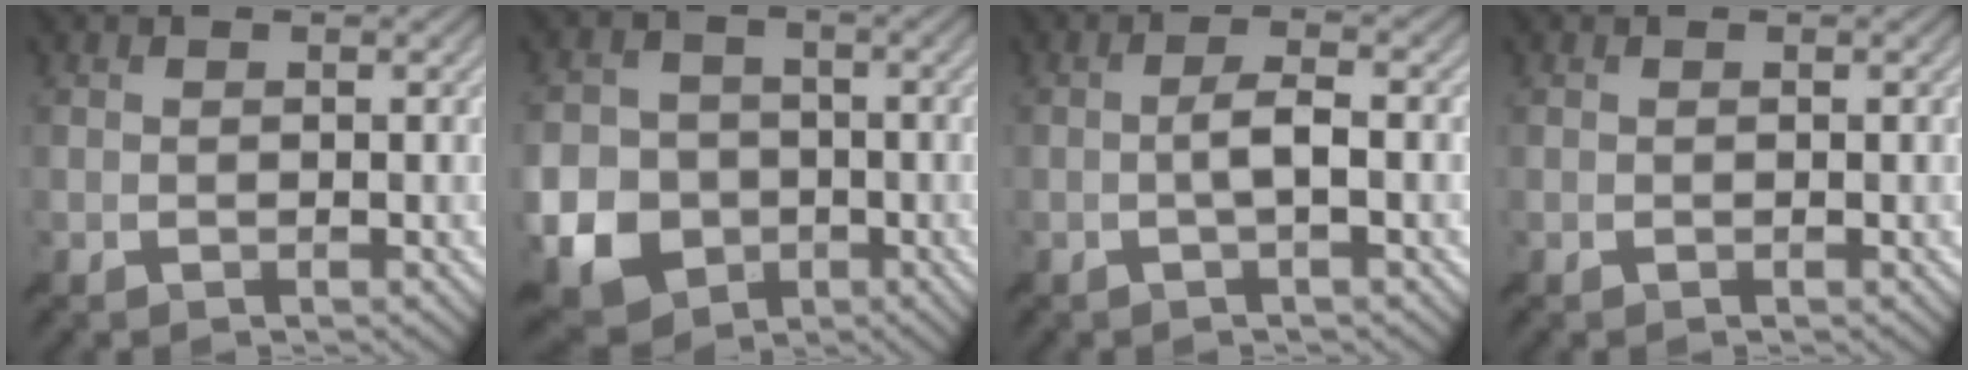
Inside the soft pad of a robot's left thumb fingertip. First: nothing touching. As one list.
[{"total": 11.1, "force": [-4.0, 9.1, 4.9], "torque": [-0.153, -0.048, -0.090]}, {"total": 3.3, "force": [-0.6, 0.4, 3.2], "torque": [-0.059, 0.009, -0.023]}, {"total": 0.0}]